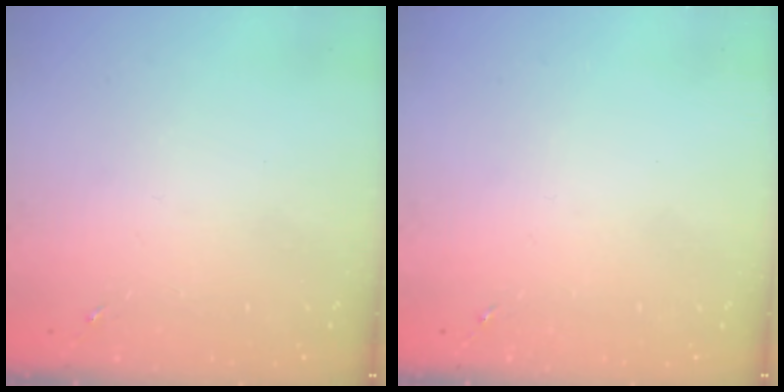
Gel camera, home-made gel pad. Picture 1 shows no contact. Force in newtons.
{"total": 0.0}